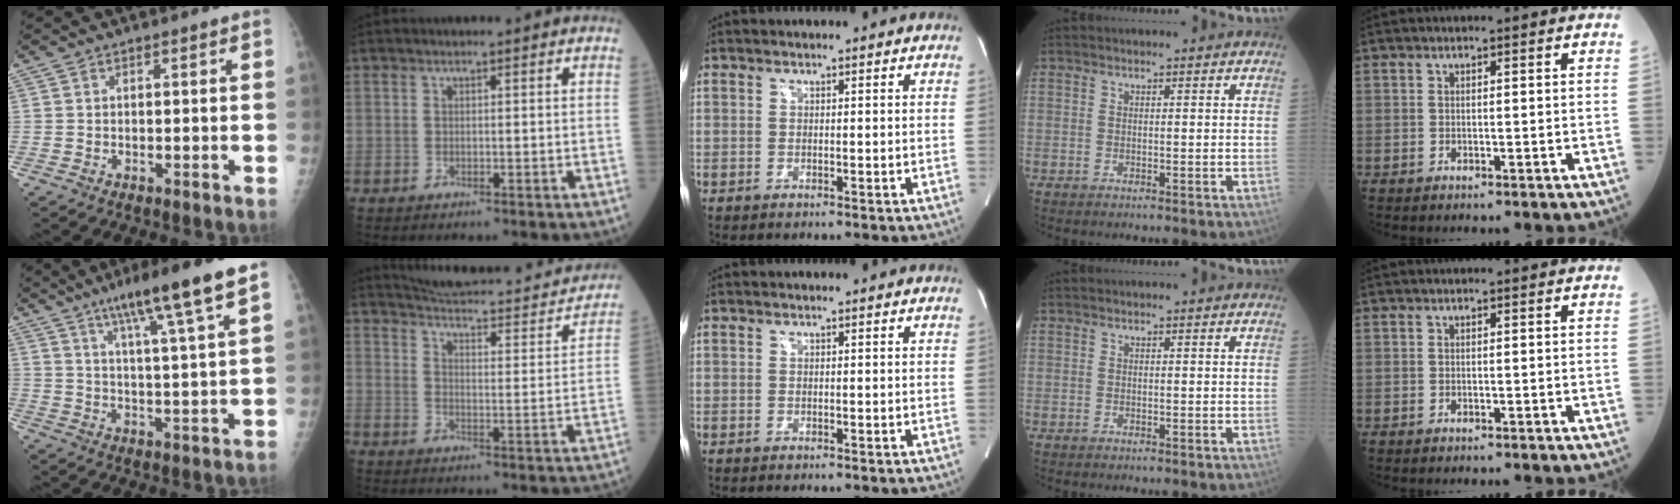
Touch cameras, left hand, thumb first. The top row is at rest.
{"thumb": {"total": 14.0, "force": [8.5, 0.5, 11.2], "torque": [-0.182, -0.028, 0.133]}, "index": {"total": 18.5, "force": [16.8, 3.7, 6.7], "torque": [-0.089, -0.015, 0.206]}}